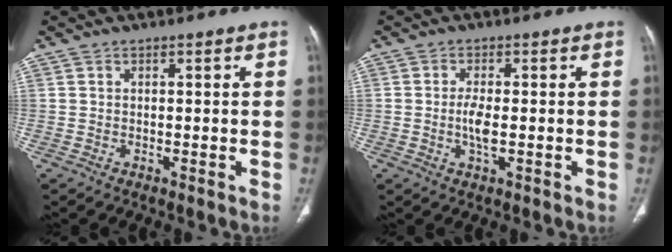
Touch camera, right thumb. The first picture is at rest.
{"total": 3.7, "force": [-0.4, 1.3, 3.5], "torque": [-0.074, -0.003, -0.009]}